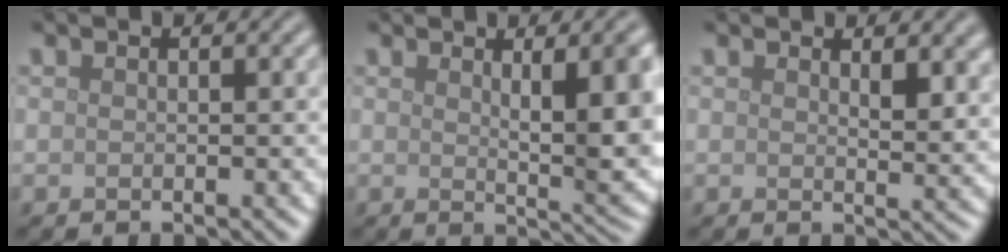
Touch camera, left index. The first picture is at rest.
{"total": 7.2, "force": [1.5, 2.1, 6.8], "torque": [-0.085, -0.006, 0.029]}
{"total": 2.5, "force": [1.4, 1.0, 1.8], "torque": [-0.026, -0.006, 0.025]}